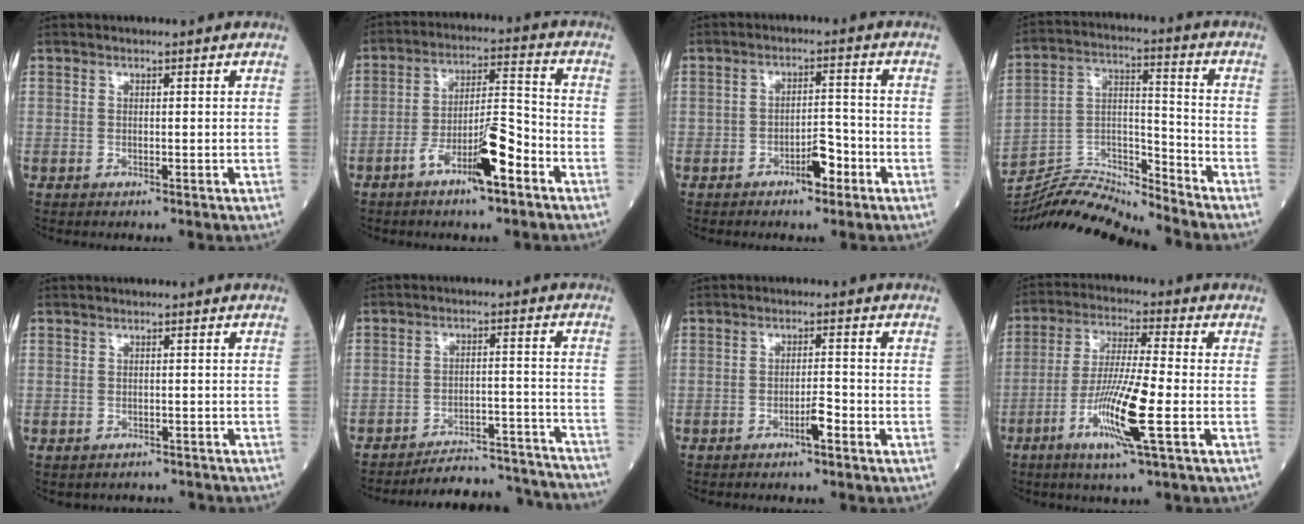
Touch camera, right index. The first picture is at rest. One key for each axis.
{"total": 9.6, "fx": -5.1, "fy": 1.5, "fz": 8.0, "tx": -0.144, "ty": 0.008, "tz": -0.088}
{"total": 4.0, "fx": -2.4, "fy": 1.5, "fz": 2.8, "tx": -0.039, "ty": 0.008, "tz": -0.040}
{"total": 13.0, "fx": -12.9, "fy": -1.1, "fz": 1.2, "tx": -0.024, "ty": 0.037, "tz": -0.240}
{"total": 3.3, "fx": -2.8, "fy": 1.7, "fz": -0.2, "tx": 0.000, "ty": 0.009, "tz": -0.040}
{"total": 16.0, "fx": -15.9, "fy": 1.3, "fz": 1.7, "tx": -0.002, "ty": 0.030, "tz": -0.206}
{"total": 2.6, "fx": -1.6, "fy": 0.2, "fz": 2.0, "tx": -0.031, "ty": 0.001, "tz": -0.028}
{"total": 11.3, "fx": -4.0, "fy": -0.2, "fz": 10.6, "tx": -0.208, "ty": -0.016, "tz": -0.080}